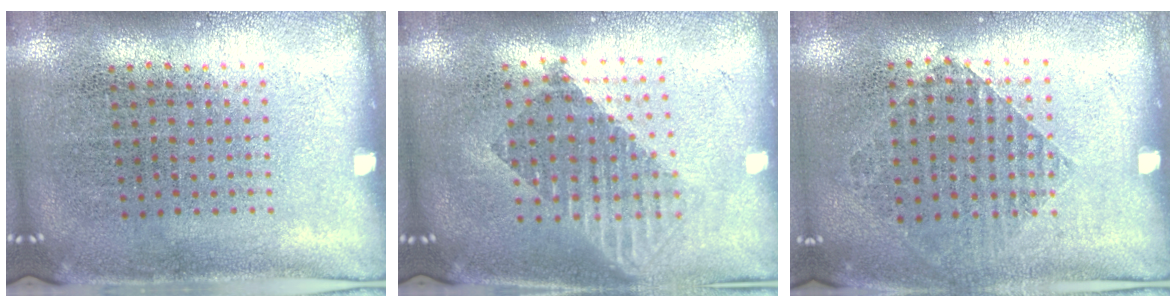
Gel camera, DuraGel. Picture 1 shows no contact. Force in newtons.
{"total": 1.6, "press": 1.4, "slide": 0.9}
{"total": 0.9, "press": 0.9, "slide": 0.1}